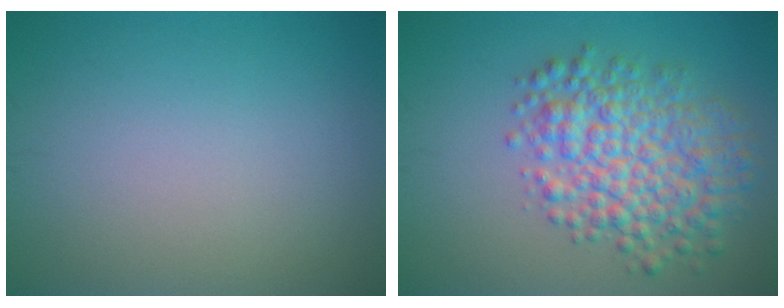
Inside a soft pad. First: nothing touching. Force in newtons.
{"total": 7.0, "press": 7.0, "slide": 0.2}